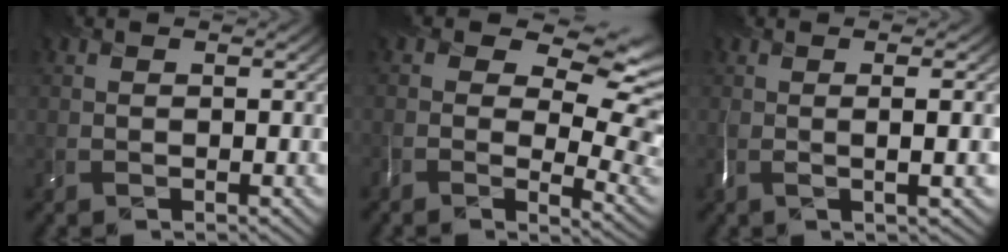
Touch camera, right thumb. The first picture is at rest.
{"total": 9.3, "force": [2.1, 4.8, 7.7], "torque": [-0.126, -0.014, 0.041]}
{"total": 3.2, "force": [-0.5, -0.2, 3.2], "torque": [-0.045, 0.004, -0.012]}